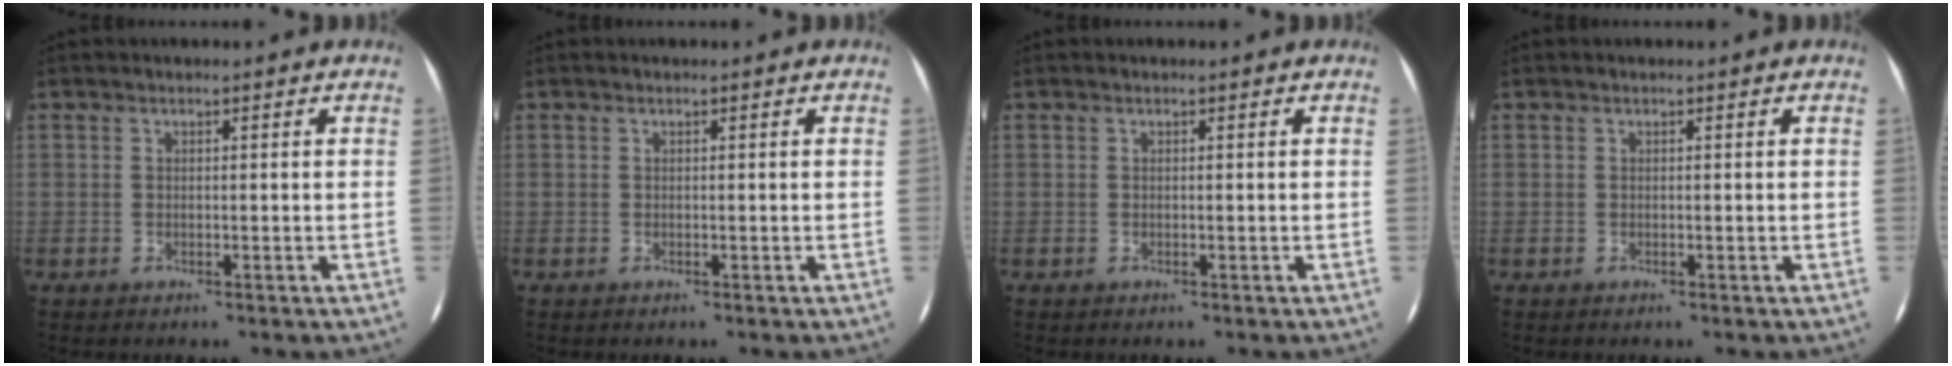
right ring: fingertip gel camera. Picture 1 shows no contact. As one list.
[{"total": 0.0}, {"total": 0.0}, {"total": 0.0}]